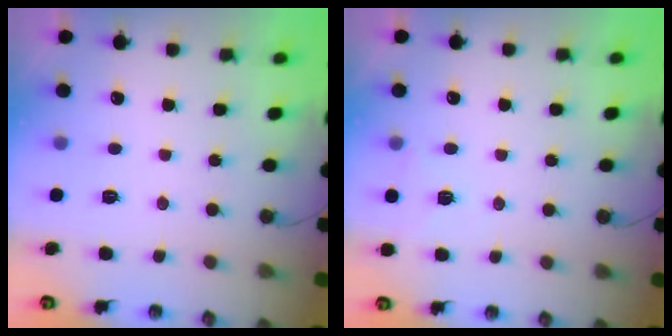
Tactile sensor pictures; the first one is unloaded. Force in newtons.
{"total": 3.4, "press": 3.1, "slide": 1.4}